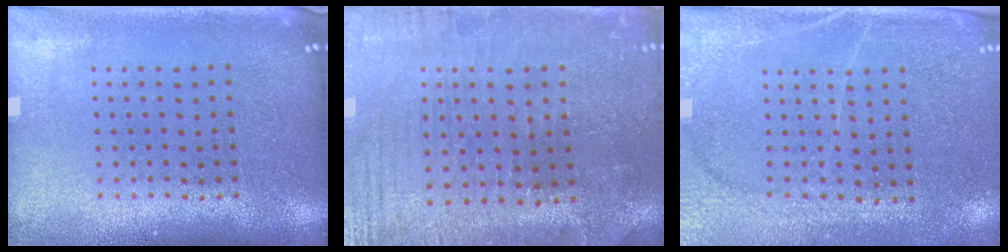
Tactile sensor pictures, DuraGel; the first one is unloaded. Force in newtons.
{"total": 0.9, "press": 0.8, "slide": 0.4}
{"total": 3.0, "press": 2.7, "slide": 1.5}